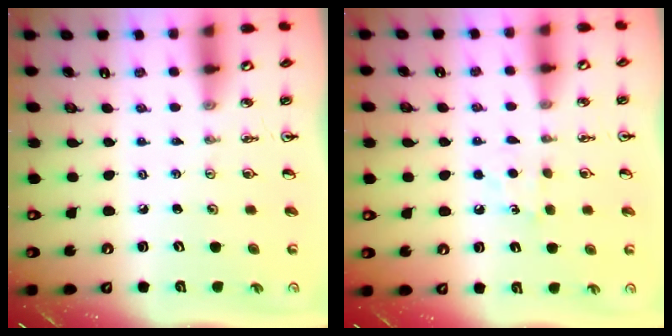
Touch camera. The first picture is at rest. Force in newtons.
{"total": 5.0, "press": 5.0, "slide": 0.7}